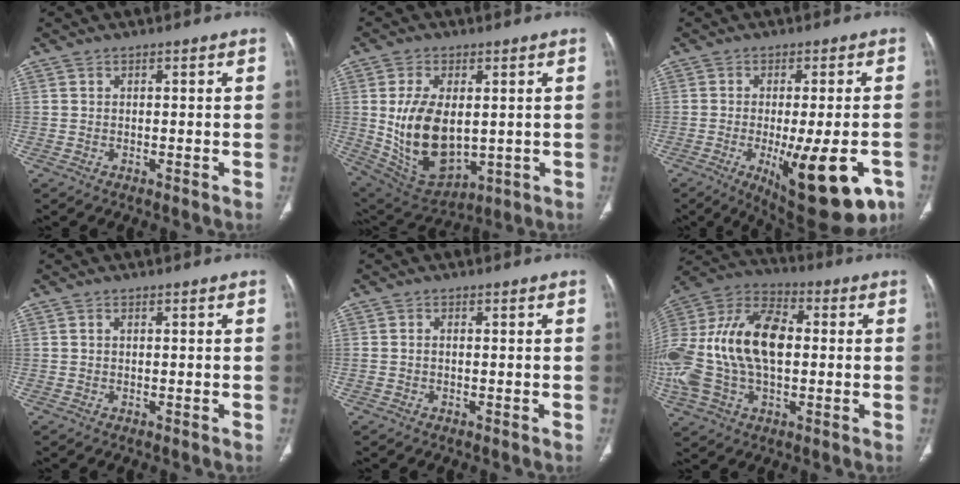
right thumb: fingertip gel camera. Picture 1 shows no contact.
{"total": 16.1, "force": [0.4, 9.3, 13.1], "torque": [-0.223, -0.013, 0.035]}
{"total": 18.4, "force": [-7.2, 6.1, 15.8], "torque": [-0.173, -0.007, -0.087]}
{"total": 0.5, "force": [0.1, 0.3, 0.4], "torque": [-0.010, 0.002, 0.003]}
{"total": 0.8, "force": [-0.2, 0.6, 0.6], "torque": [-0.015, 0.004, -0.001]}
{"total": 25.3, "force": [0.6, 15.2, 20.3], "torque": [-0.453, 0.024, 0.012]}